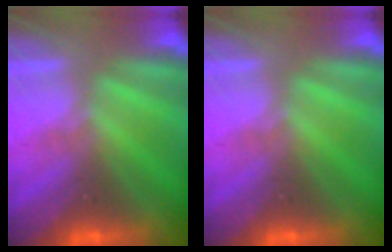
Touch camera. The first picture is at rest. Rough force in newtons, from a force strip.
{"total": 0.0}